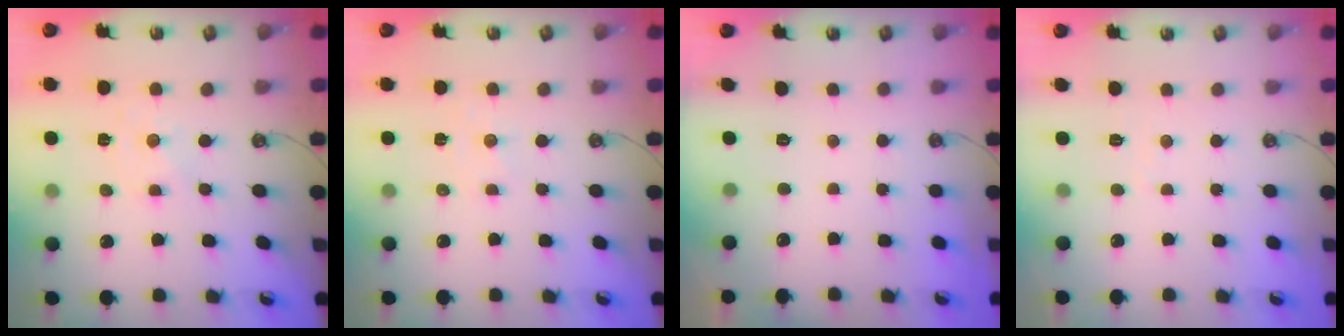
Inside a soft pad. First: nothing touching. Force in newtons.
{"total": 2.5, "press": 2.5, "slide": 0.4}
{"total": 0.0}
{"total": 3.5, "press": 3.4, "slide": 0.5}